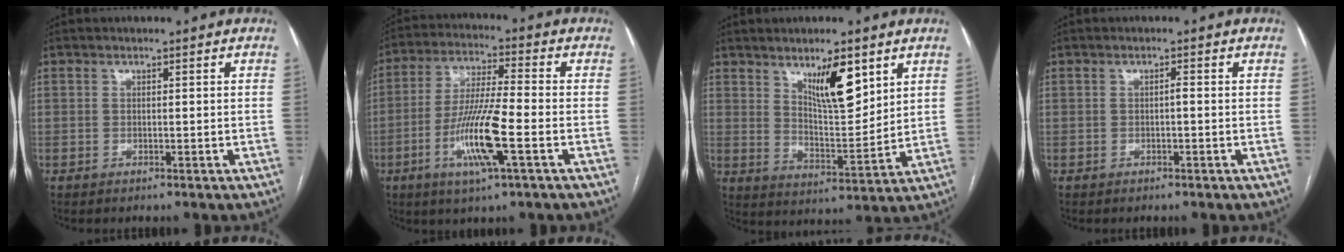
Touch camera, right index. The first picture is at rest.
{"total": 11.8, "force": [-4.0, 0.6, 11.1], "torque": [-0.223, -0.010, -0.075]}
{"total": 9.2, "force": [5.2, 2.3, 7.2], "torque": [-0.126, -0.009, 0.096]}
{"total": 0.6, "force": [-0.2, 0.1, 0.6], "torque": [-0.009, 0.002, -0.002]}